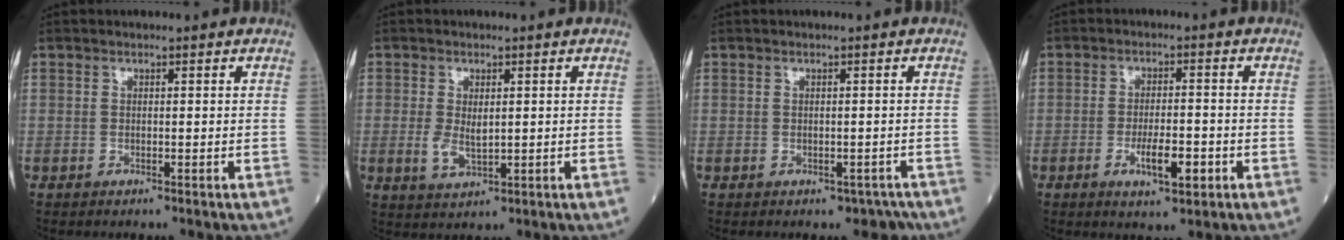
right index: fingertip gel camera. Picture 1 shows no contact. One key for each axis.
{"total": 3.7, "fx": 0.0, "fy": 1.9, "fz": 3.2, "tx": -0.064, "ty": -0.005, "tz": 0.009}
{"total": 1.5, "fx": -0.9, "fy": 1.1, "fz": 0.5, "tx": -0.001, "ty": 0.003, "tz": -0.007}
{"total": 5.6, "fx": -2.1, "fy": 1.5, "fz": 5.0, "tx": -0.085, "ty": -0.002, "tz": -0.032}